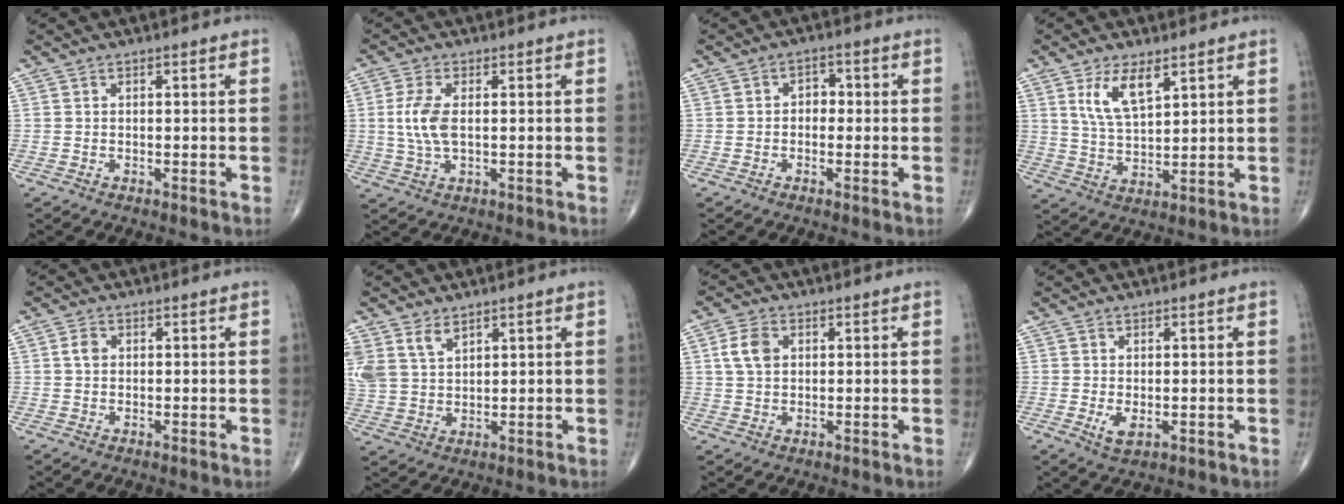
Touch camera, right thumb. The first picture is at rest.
{"total": 6.3, "force": [0.5, 3.0, 5.6], "torque": [-0.132, -0.001, 0.010]}
{"total": 2.9, "force": [-0.1, 2.2, 1.9], "torque": [-0.012, 0.013, -0.009]}
{"total": 8.1, "force": [4.2, 3.3, 6.1], "torque": [-0.107, -0.023, 0.087]}
{"total": 1.9, "force": [0.3, 1.5, 1.2], "torque": [-0.022, 0.004, 0.005]}
{"total": 8.2, "force": [4.7, 5.1, 4.3], "torque": [-0.087, -0.010, 0.107]}
{"total": 4.9, "force": [1.2, 3.4, 3.3], "torque": [-0.063, 0.001, 0.021]}
{"total": 2.8, "force": [-0.4, 1.5, 2.4], "torque": [-0.040, -0.007, -0.001]}